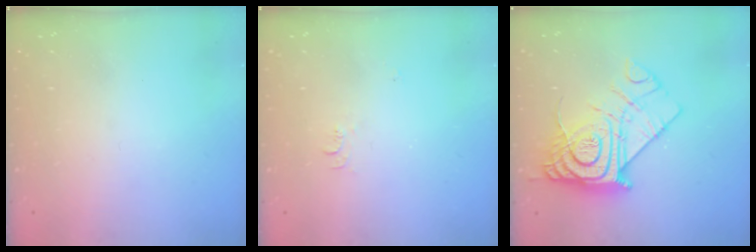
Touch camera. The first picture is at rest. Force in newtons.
{"total": 5.8, "press": 5.8, "slide": 0.5}
{"total": 15.9, "press": 15.8, "slide": 1.7}